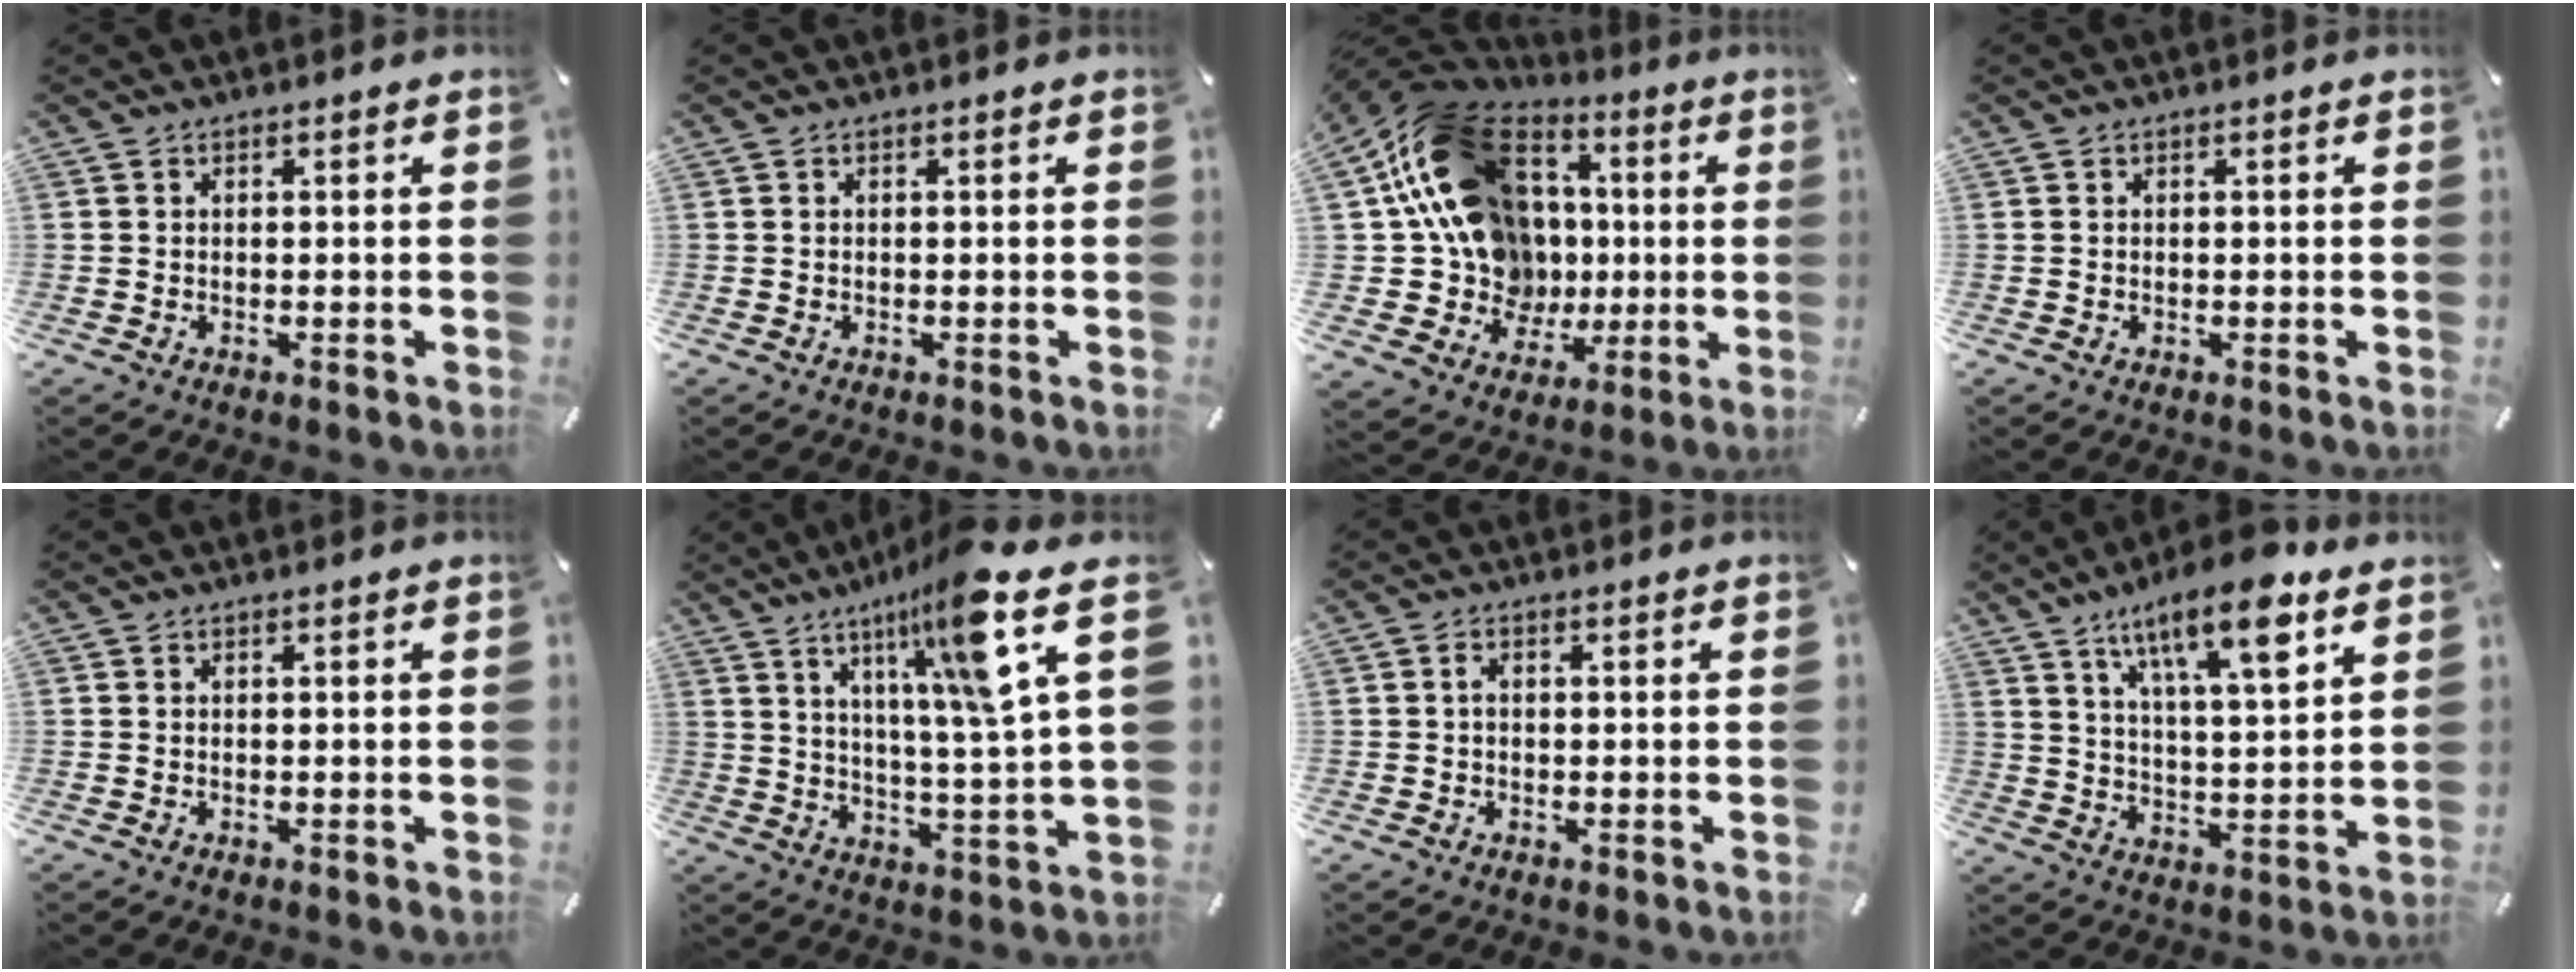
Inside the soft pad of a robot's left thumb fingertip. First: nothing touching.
{"total": 0.0}
{"total": 21.7, "force": [5.1, 18.2, 10.6], "torque": [-0.195, -0.022, 0.125]}
{"total": 0.0}
{"total": 0.0}
{"total": 16.8, "force": [9.6, 0.9, 13.7], "torque": [-0.218, -0.053, 0.134]}
{"total": 1.2, "force": [0.0, 0.8, 0.9], "torque": [-0.019, 0.004, -0.002]}
{"total": 15.5, "force": [10.3, 4.3, 10.8], "torque": [-0.181, -0.044, 0.168]}